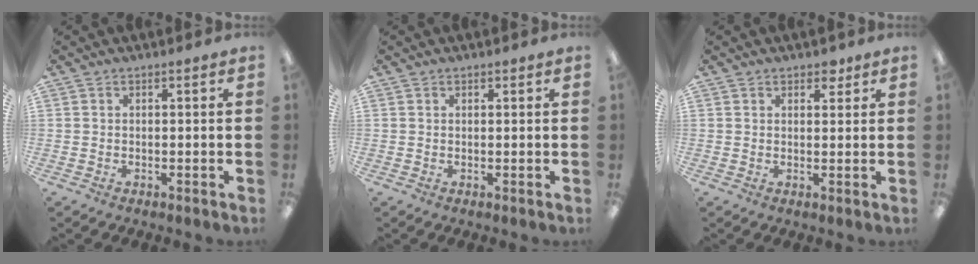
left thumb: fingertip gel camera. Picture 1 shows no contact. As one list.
[{"total": 0.6, "force": [0.4, 0.4, 0.1], "torque": [-0.001, 0.003, 0.007]}, {"total": 2.8, "force": [2.0, 1.7, 0.9], "torque": [0.005, -0.006, 0.032]}]